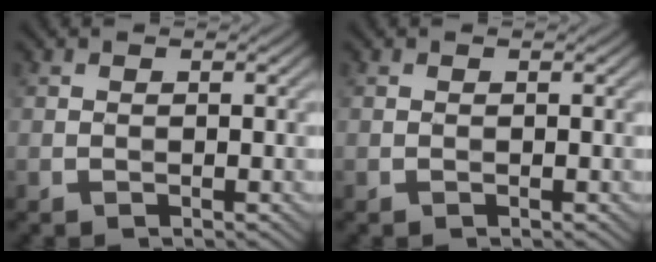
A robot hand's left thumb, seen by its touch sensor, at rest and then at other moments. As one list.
[{"total": 0.0}]